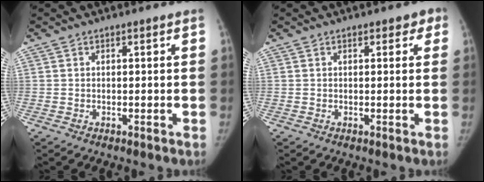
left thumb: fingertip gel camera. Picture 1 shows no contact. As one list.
[{"total": 2.3, "force": [1.1, 1.4, 1.4], "torque": [0.008, 0.001, 0.011]}]